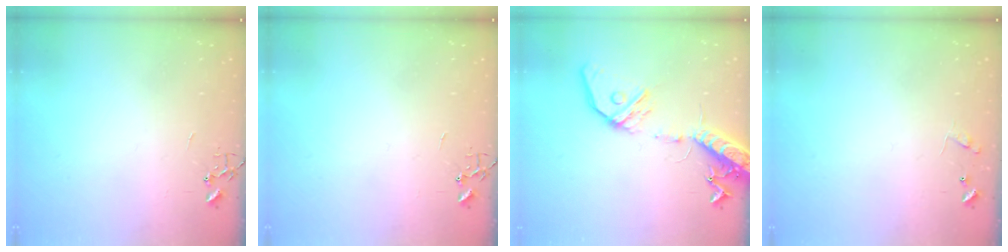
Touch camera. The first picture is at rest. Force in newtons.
{"total": 0.0}
{"total": 17.0, "press": 16.7, "slide": 3.3}
{"total": 7.7, "press": 7.7, "slide": 0.3}